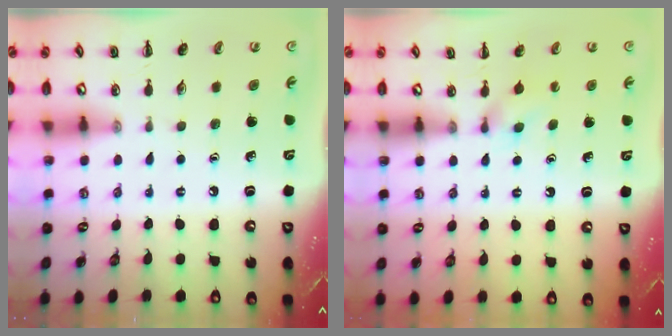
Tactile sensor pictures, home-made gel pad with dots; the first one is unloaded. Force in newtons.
{"total": 3.5, "press": 3.2, "slide": 1.5}